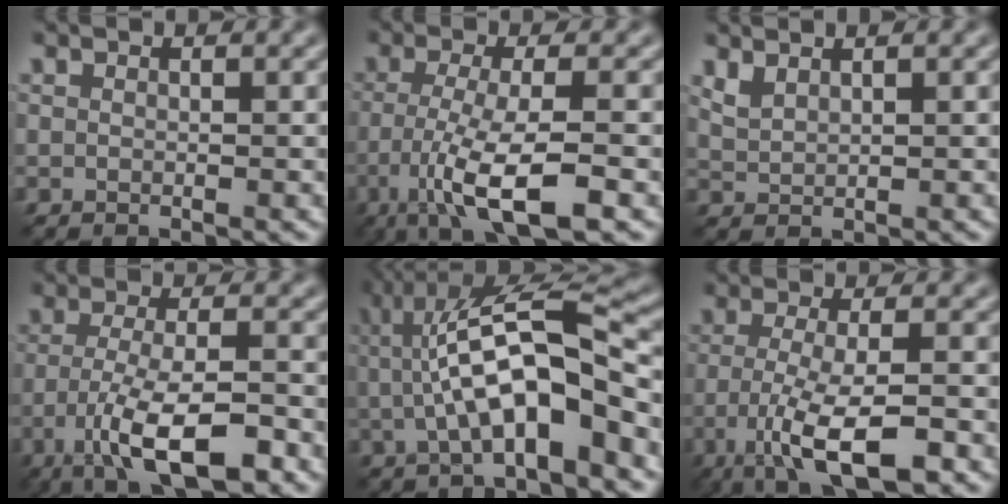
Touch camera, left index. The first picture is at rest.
{"total": 7.1, "force": [-3.1, 1.4, 6.3], "torque": [-0.117, -0.005, -0.059]}
{"total": 1.5, "force": [1.3, 0.3, 0.7], "torque": [-0.024, 0.001, 0.033]}
{"total": 8.1, "force": [-4.0, 2.2, 6.7], "torque": [-0.123, -0.002, -0.072]}
{"total": 10.5, "force": [-0.4, 2.9, 10.0], "torque": [-0.163, 0.023, -0.009]}
{"total": 7.2, "force": [-3.2, 1.8, 6.2], "torque": [-0.115, -0.003, -0.057]}